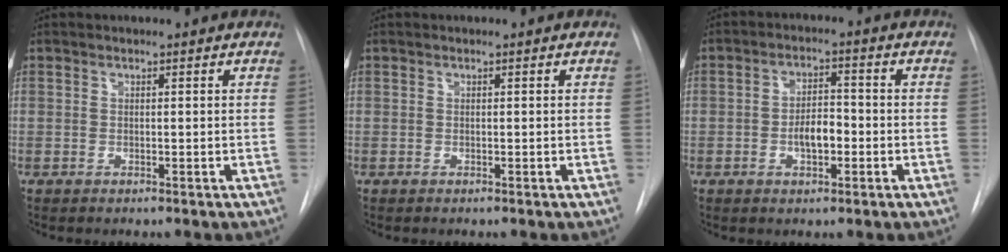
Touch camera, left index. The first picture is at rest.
{"total": 0.0}
{"total": 4.6, "force": [-1.3, 2.1, 3.9], "torque": [-0.070, 0.009, -0.022]}